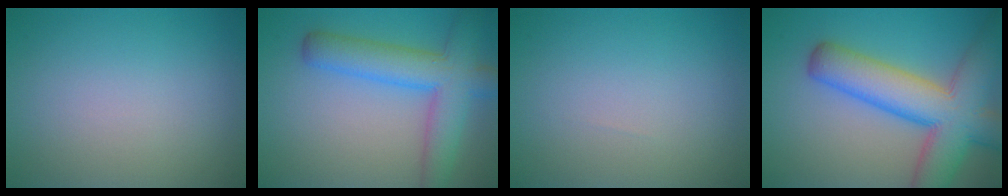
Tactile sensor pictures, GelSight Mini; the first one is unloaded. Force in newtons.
{"total": 7.0, "press": 7.0, "slide": 0.3}
{"total": 0.0}
{"total": 10.4, "press": 10.4, "slide": 0.5}